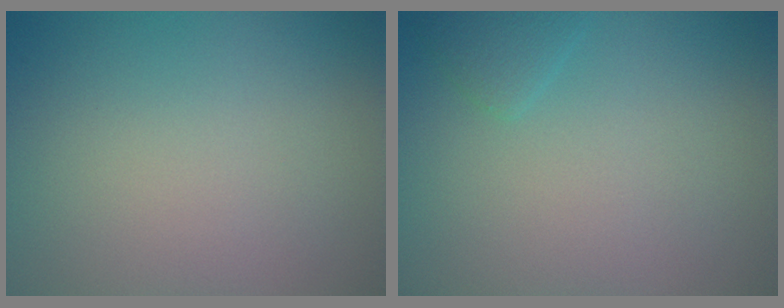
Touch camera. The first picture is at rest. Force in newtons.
{"total": 1.1, "press": 1.1, "slide": 0.1}